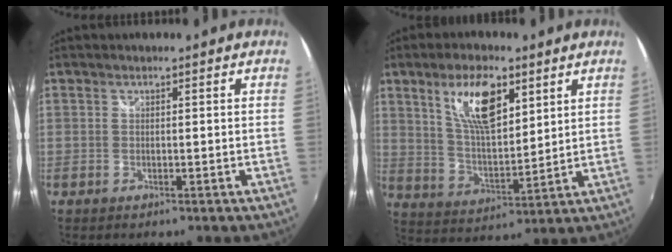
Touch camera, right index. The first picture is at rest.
{"total": 12.5, "force": [6.2, 4.9, 9.7], "torque": [-0.172, 0.008, 0.121]}